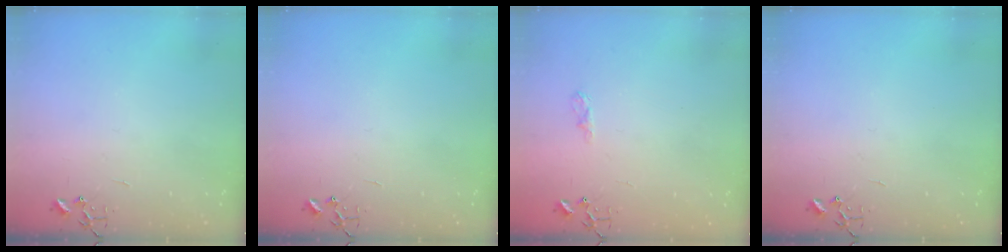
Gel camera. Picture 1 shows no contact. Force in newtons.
{"total": 0.0}
{"total": 5.3, "press": 5.2, "slide": 0.6}
{"total": 0.0}